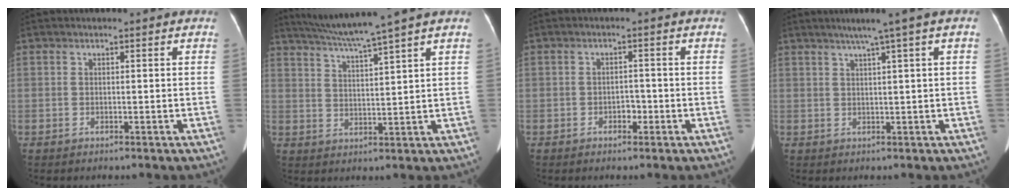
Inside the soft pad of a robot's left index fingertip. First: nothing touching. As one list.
[{"total": 8.9, "force": [7.4, -2.2, 4.3], "torque": [-0.076, 0.005, 0.128]}, {"total": 1.9, "force": [-1.1, 1.1, 1.1], "torque": [-0.015, 0.001, -0.018]}, {"total": 4.9, "force": [2.7, -1.0, 4.0], "torque": [-0.065, 0.014, 0.045]}]